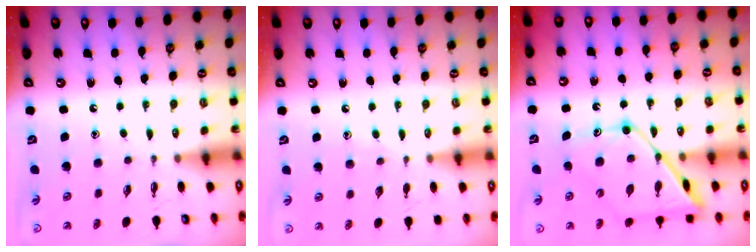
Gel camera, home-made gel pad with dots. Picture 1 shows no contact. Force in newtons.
{"total": 4.9, "press": 4.8, "slide": 0.6}
{"total": 15.7, "press": 15.7, "slide": 1.3}